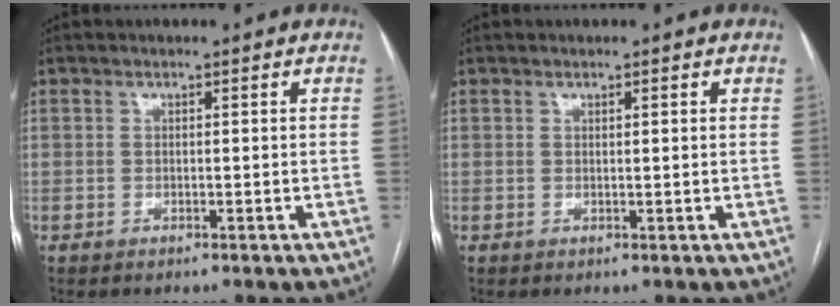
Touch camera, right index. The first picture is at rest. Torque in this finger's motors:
{"motor_torque": [-0.21, -0.11, 0.03, -0.01]}